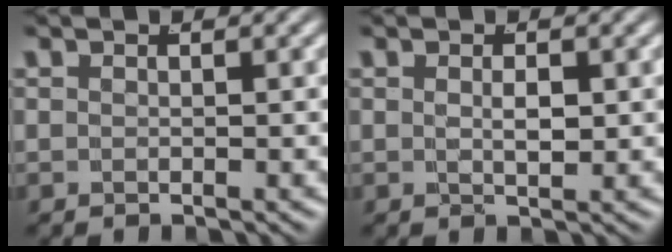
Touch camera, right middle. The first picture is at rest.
{"total": 1.4, "force": [0.2, 0.1, 1.4], "torque": [-0.019, -0.012, 0.013]}